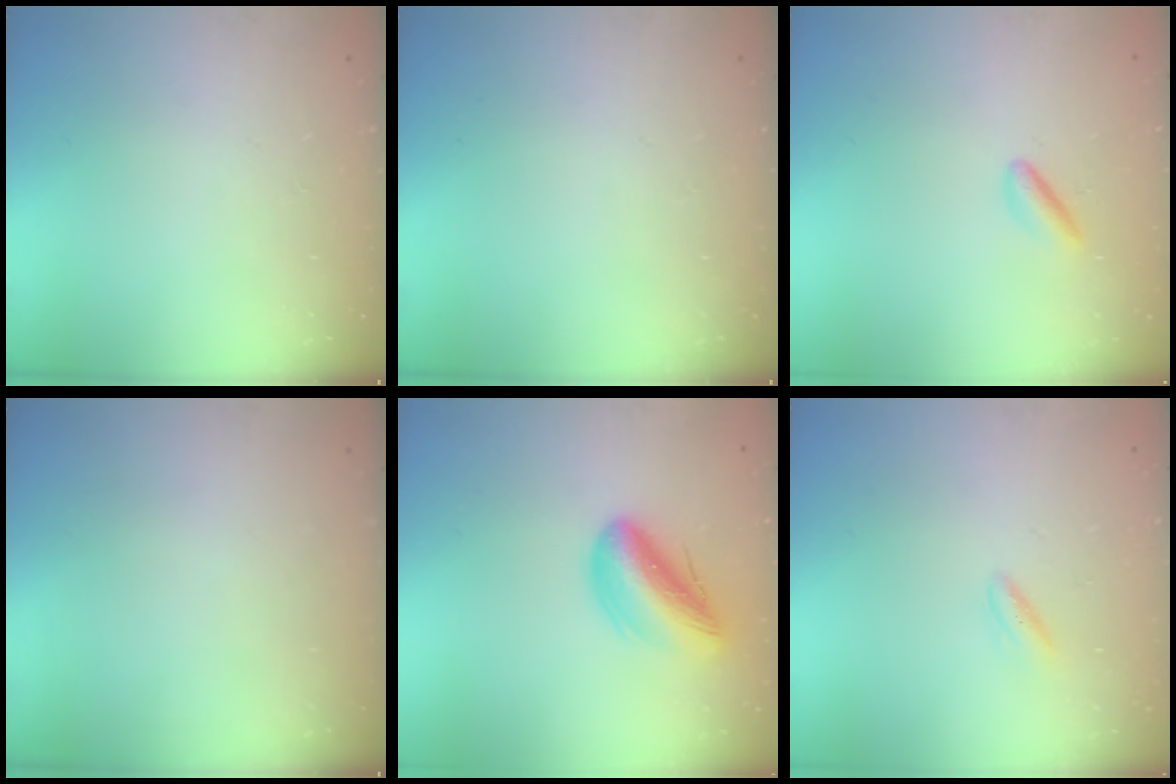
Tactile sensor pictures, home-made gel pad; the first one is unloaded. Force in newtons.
{"total": 0.0}
{"total": 2.8, "press": 2.6, "slide": 0.9}
{"total": 0.0}
{"total": 14.4, "press": 14.0, "slide": 3.3}
{"total": 3.0, "press": 2.9, "slide": 0.6}